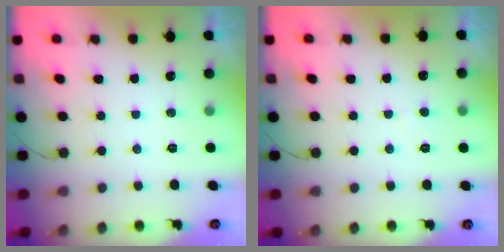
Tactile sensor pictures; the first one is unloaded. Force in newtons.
{"total": 1.7, "press": 1.7, "slide": 0.1}